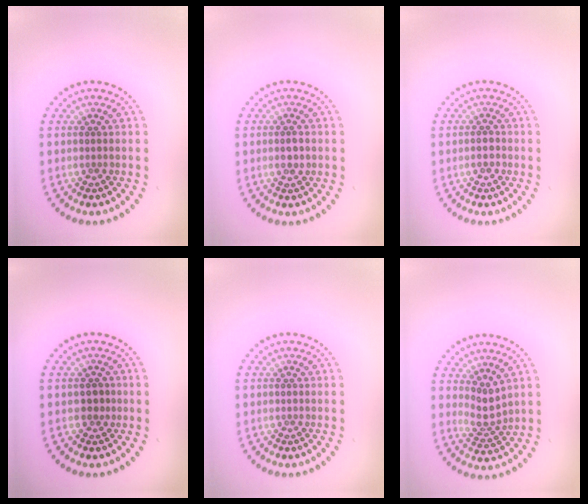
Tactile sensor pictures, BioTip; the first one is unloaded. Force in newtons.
{"total": 1.2, "press": 1.1, "slide": 0.4}
{"total": 1.0, "press": 1.0, "slide": 0.4}
{"total": 1.2, "press": 1.0, "slide": 0.6}
{"total": 0.0}
{"total": 2.2, "press": 1.5, "slide": 1.7}